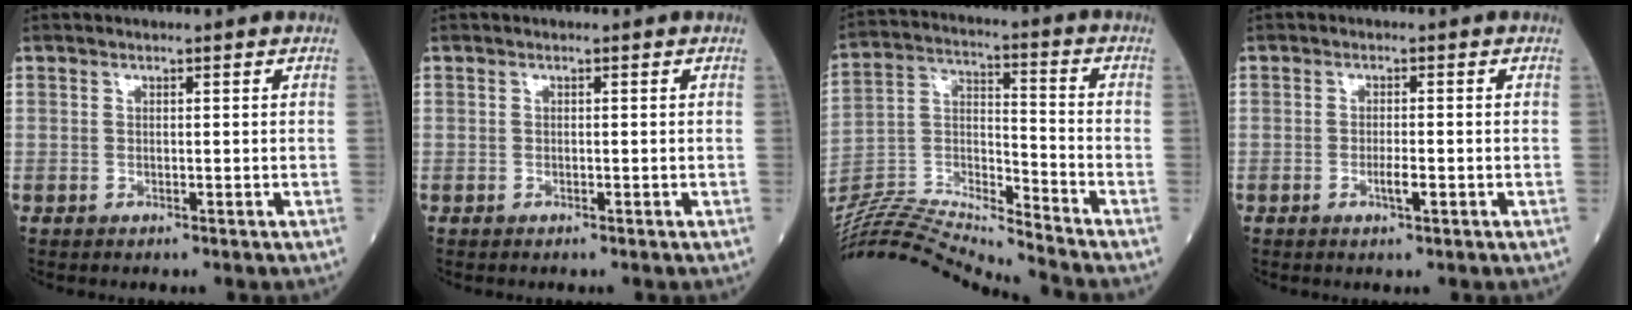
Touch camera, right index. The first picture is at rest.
{"total": 0.0}
{"total": 17.2, "force": [-16.5, -2.0, 4.7], "torque": [-0.083, 0.018, -0.298]}
{"total": 1.9, "force": [-0.7, 0.2, 1.8], "torque": [-0.034, -0.002, -0.012]}